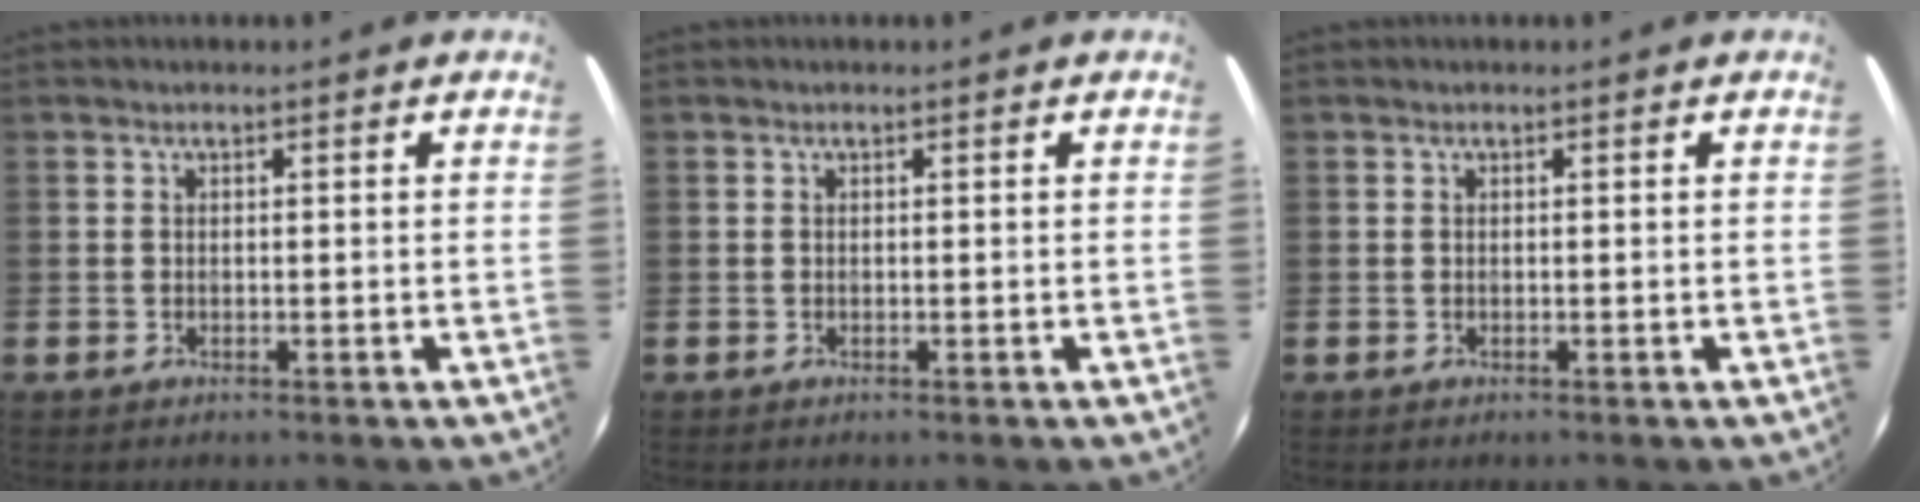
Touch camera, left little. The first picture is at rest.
{"total": 0.0}
{"total": 0.0}